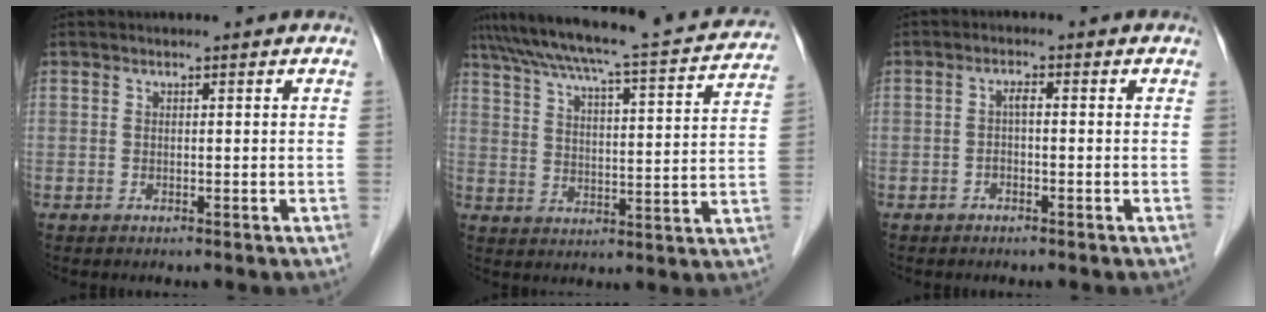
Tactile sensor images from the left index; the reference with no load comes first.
{"total": 23.3, "force": [20.7, 2.0, 10.4], "torque": [-0.168, -0.004, 0.269]}
{"total": 1.5, "force": [-0.4, 0.5, 1.4], "torque": [-0.026, 0.005, -0.009]}